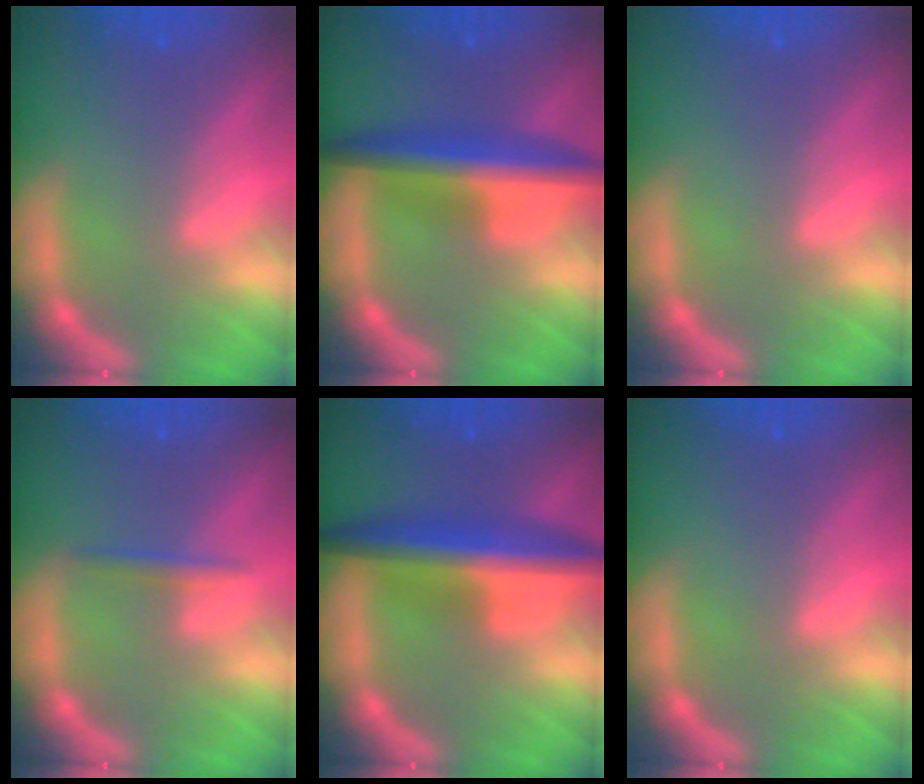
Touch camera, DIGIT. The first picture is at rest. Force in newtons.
{"total": 7.1}
{"total": 0.0}
{"total": 1.4}
{"total": 8.0}
{"total": 0.0}